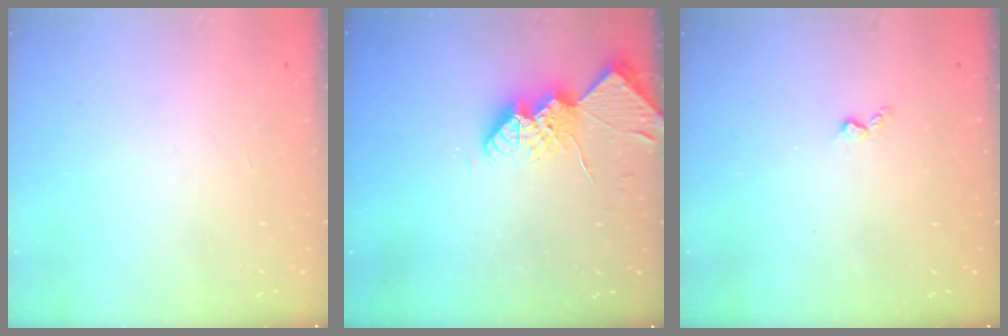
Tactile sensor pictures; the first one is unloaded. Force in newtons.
{"total": 11.7, "press": 11.7, "slide": 0.9}
{"total": 2.9, "press": 2.9, "slide": 0.5}